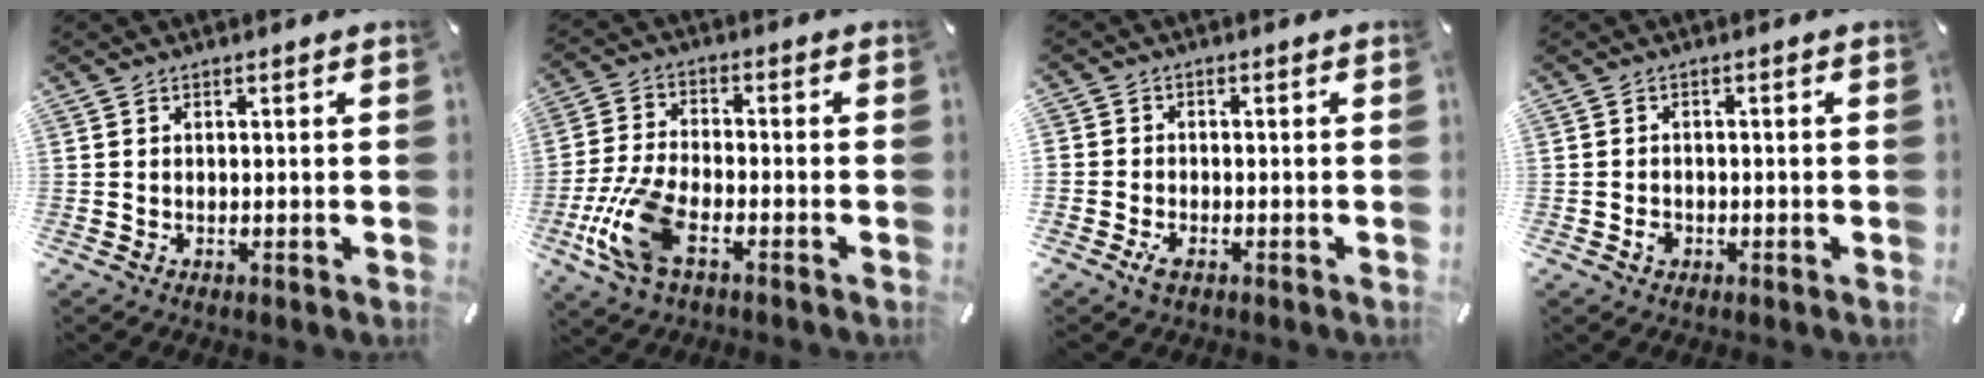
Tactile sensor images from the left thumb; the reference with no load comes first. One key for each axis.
{"total": 12.8, "fx": -5.5, "fy": 5.9, "fz": 9.9, "tx": -0.229, "ty": 0.000, "tz": -0.103}
{"total": 4.0, "fx": -1.6, "fy": 3.5, "fz": 0.9, "tx": -0.007, "ty": 0.011, "tz": -0.030}
{"total": 1.8, "fx": -0.8, "fy": 1.4, "fz": 0.8, "tx": -0.015, "ty": 0.005, "tz": -0.018}